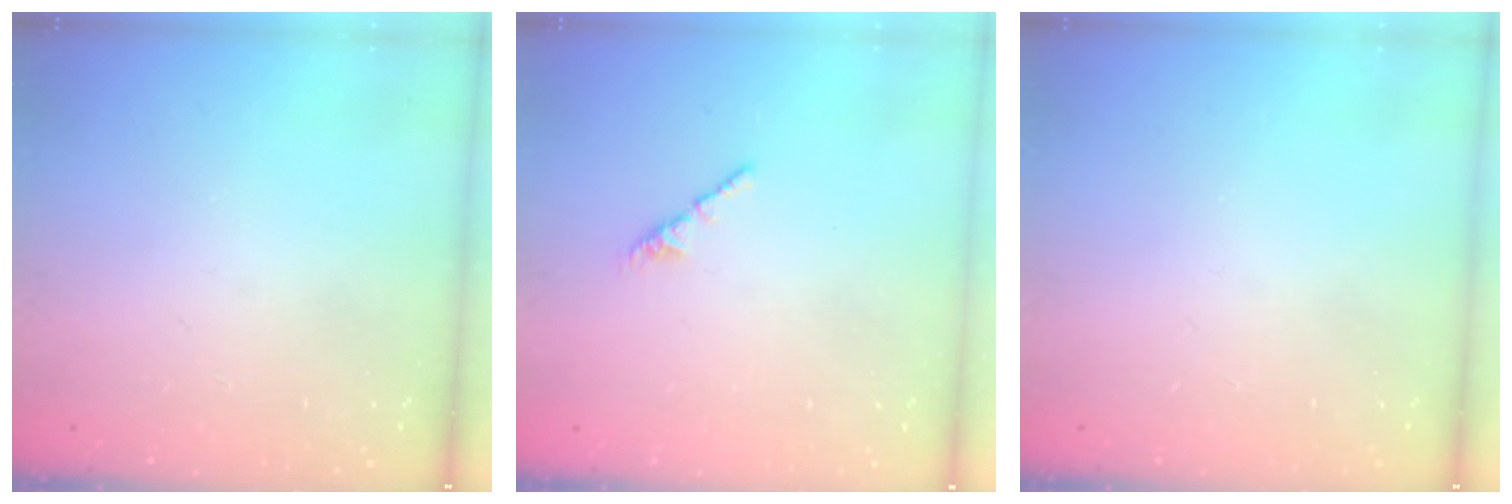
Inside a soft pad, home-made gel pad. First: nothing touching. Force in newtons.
{"total": 2.4, "press": 2.3, "slide": 0.8}
{"total": 0.0}